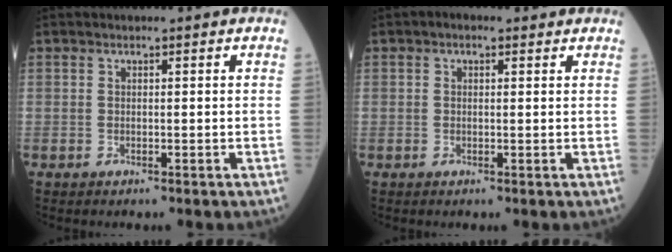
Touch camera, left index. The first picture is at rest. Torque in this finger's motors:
{"motor_torque": [0.26, -0.59, 0.00, -0.05]}